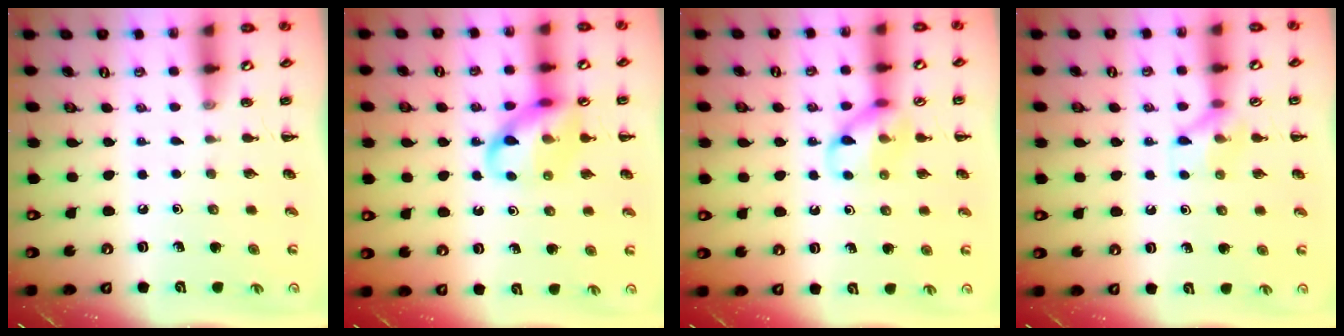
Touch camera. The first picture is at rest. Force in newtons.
{"total": 12.4, "press": 12.2, "slide": 2.0}
{"total": 11.0, "press": 11.0, "slide": 1.2}
{"total": 8.1, "press": 8.1, "slide": 0.4}